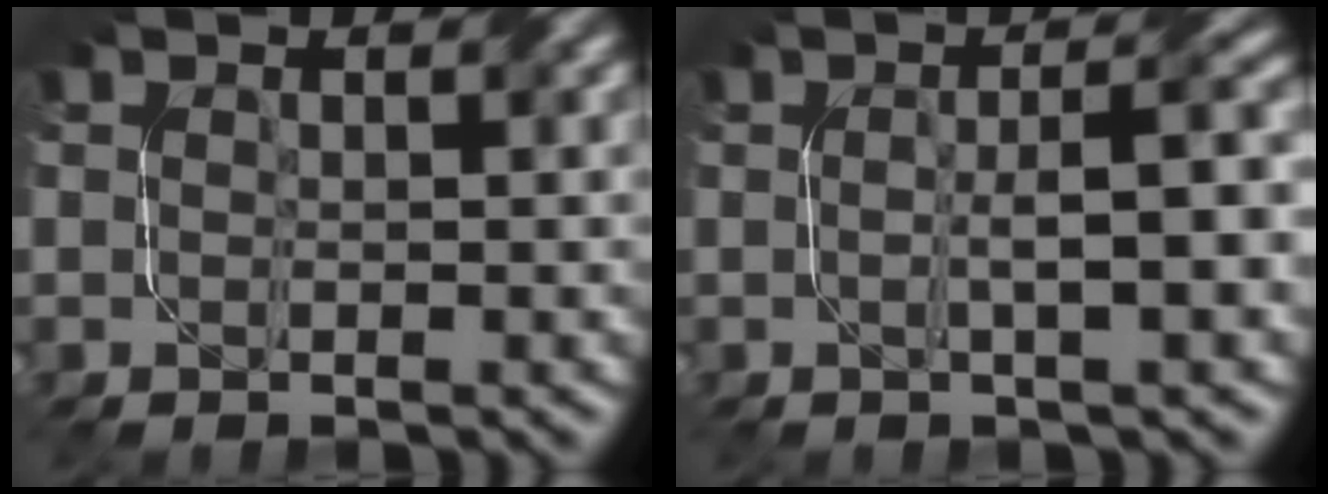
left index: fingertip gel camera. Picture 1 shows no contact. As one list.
[{"total": 4.5, "force": [-0.2, 0.8, 4.4], "torque": [-0.070, 0.009, -0.003]}]